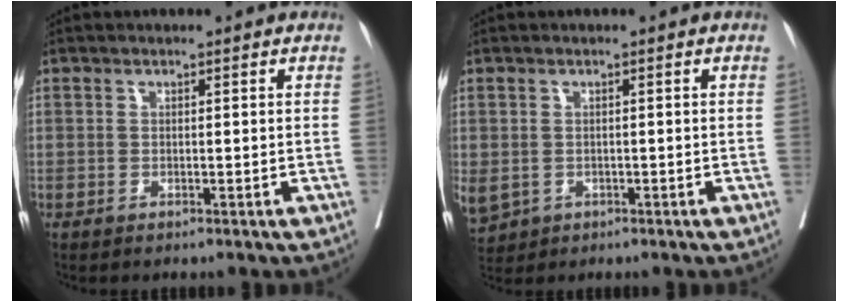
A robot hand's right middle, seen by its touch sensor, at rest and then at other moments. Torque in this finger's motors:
{"motor_torque": [0.12, -0.19, 0.66, 0.15]}